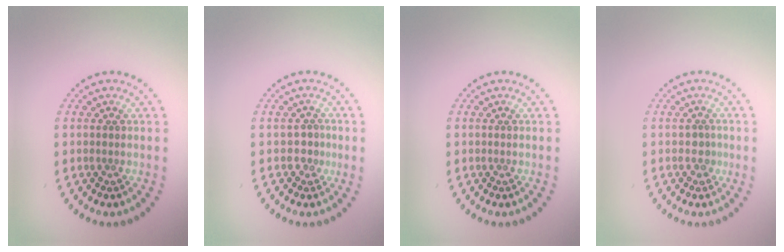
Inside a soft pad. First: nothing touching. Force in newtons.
{"total": 1.2, "press": 0.8, "slide": 0.9}
{"total": 0.0}
{"total": 1.0, "press": 0.8, "slide": 0.6}